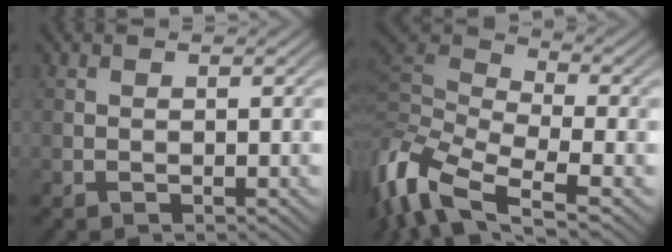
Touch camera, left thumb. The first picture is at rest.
{"total": 11.9, "force": [-4.3, 4.8, 10.0], "torque": [-0.243, 0.000, -0.094]}